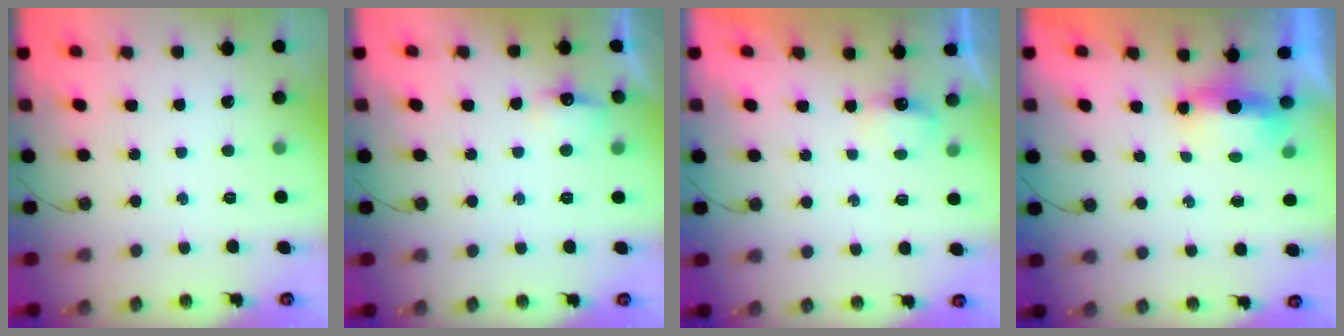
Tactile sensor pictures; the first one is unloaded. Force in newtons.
{"total": 6.6, "press": 6.5, "slide": 0.9}
{"total": 4.0, "press": 3.9, "slide": 0.6}
{"total": 5.0, "press": 4.9, "slide": 1.2}